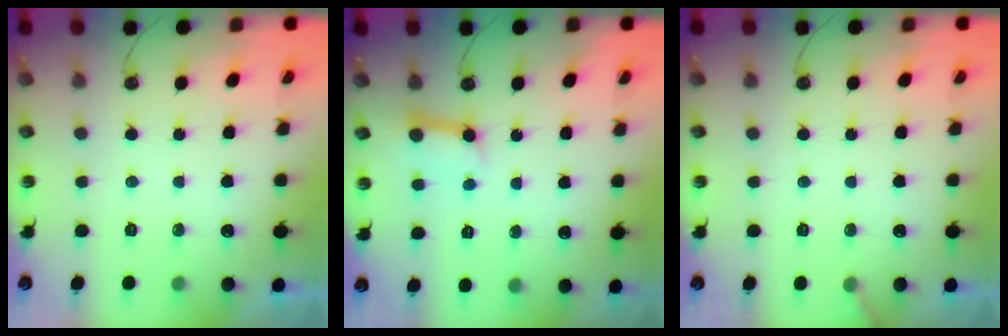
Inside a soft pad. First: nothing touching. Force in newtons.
{"total": 5.6, "press": 5.6, "slide": 0.8}
{"total": 3.8, "press": 3.8, "slide": 0.2}